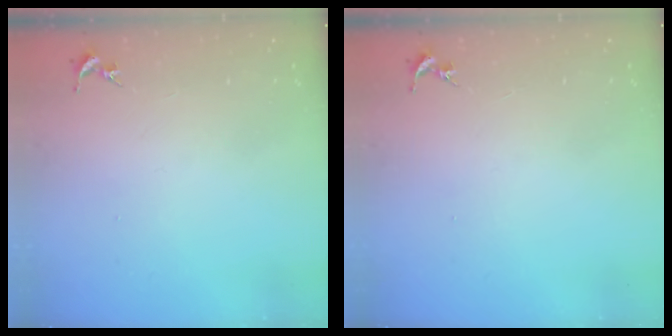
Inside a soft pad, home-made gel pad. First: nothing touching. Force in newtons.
{"total": 0.0}